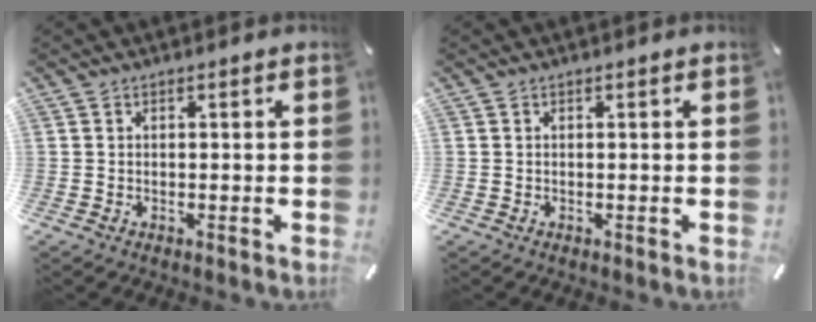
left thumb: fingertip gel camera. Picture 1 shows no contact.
{"total": 0.0}